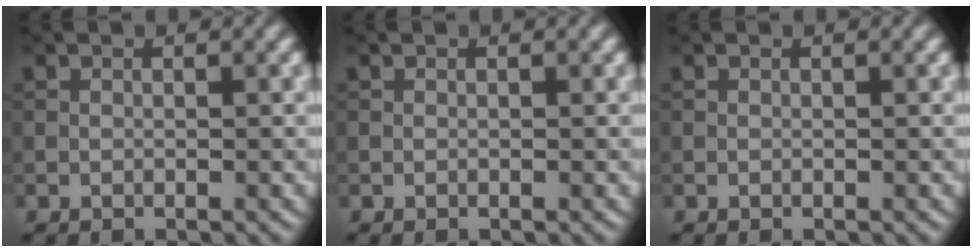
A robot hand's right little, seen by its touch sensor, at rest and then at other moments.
{"total": 0.0}
{"total": 0.0}